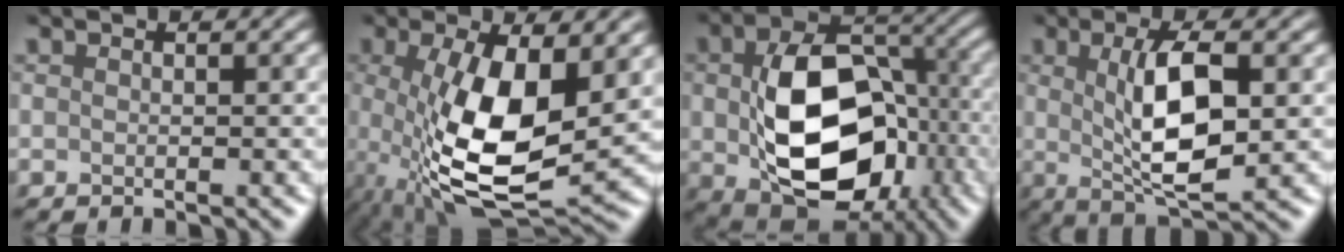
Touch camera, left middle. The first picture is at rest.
{"total": 9.1, "force": [-0.4, 3.3, 8.5], "torque": [-0.186, -0.013, 0.005]}
{"total": 11.8, "force": [-1.2, 8.0, 8.5], "torque": [-0.148, -0.012, -0.001]}
{"total": 6.1, "force": [0.6, 1.6, 5.9], "torque": [-0.108, 0.002, 0.021]}